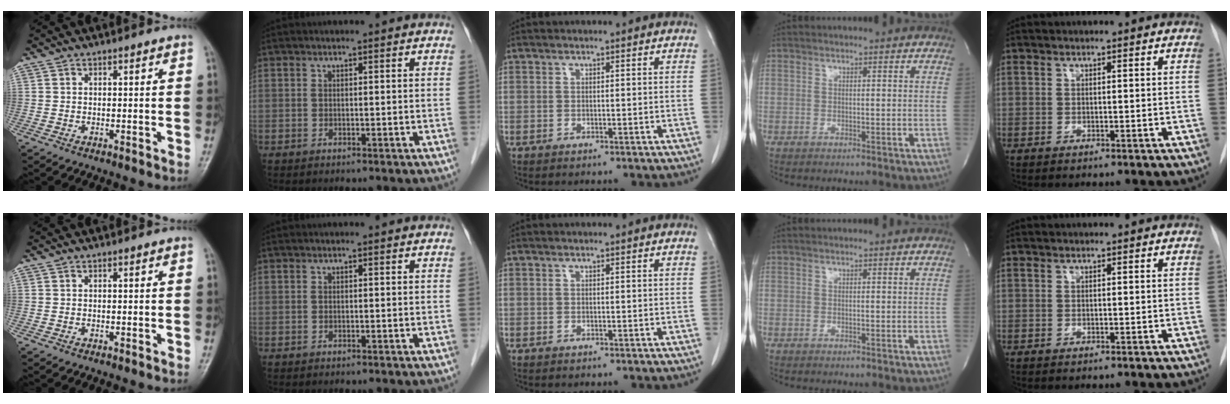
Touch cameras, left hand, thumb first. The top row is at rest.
{}